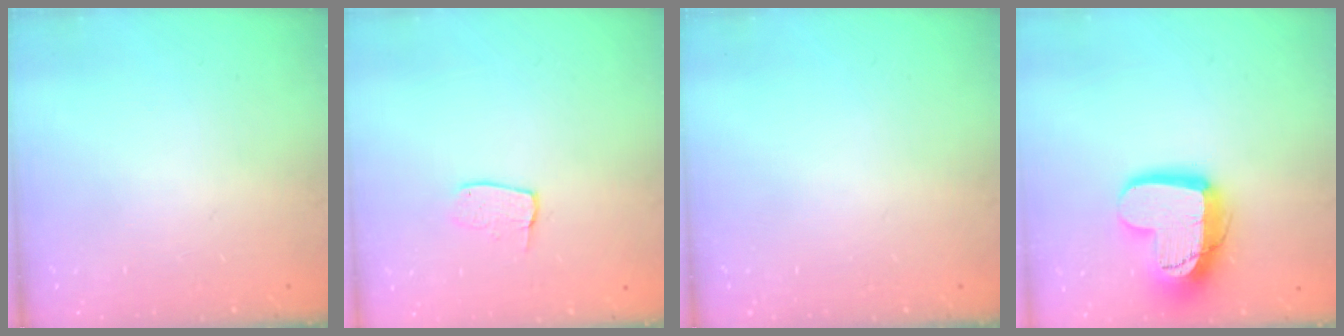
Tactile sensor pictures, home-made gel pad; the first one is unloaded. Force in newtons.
{"total": 5.2, "press": 5.2, "slide": 0.3}
{"total": 0.0}
{"total": 16.2, "press": 16.1, "slide": 1.3}